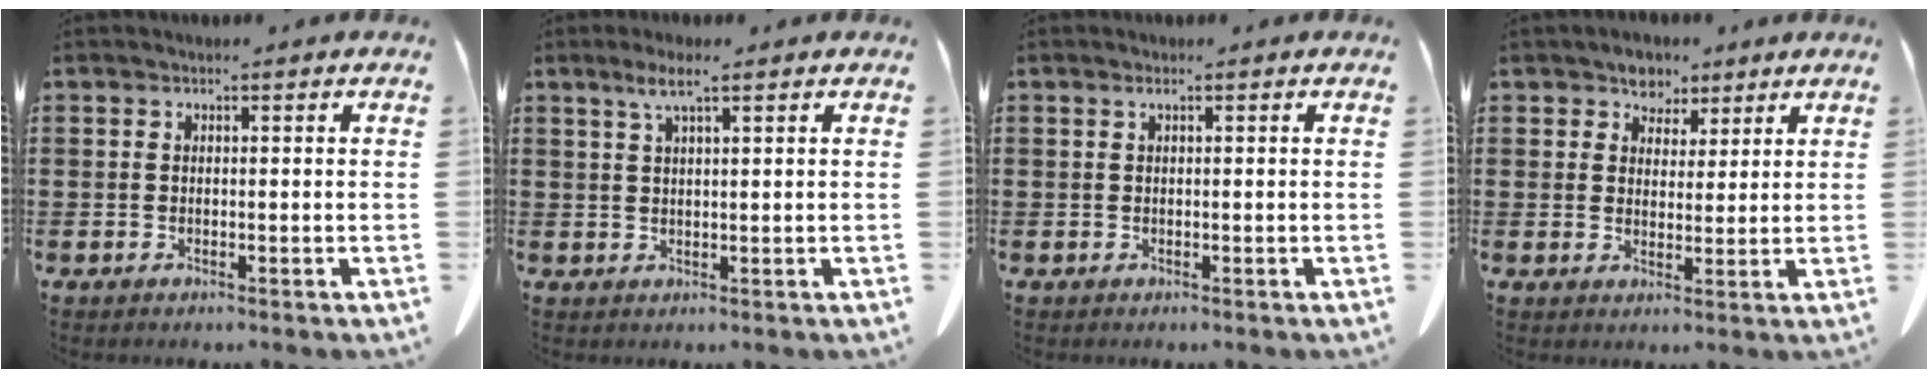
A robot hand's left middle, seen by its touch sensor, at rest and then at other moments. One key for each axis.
{"total": 3.4, "fx": 2.0, "fy": 0.4, "fz": 2.7, "tx": -0.058, "ty": 0.004, "tz": 0.034}
{"total": 0.6, "fx": 0.2, "fy": 0.0, "fz": 0.5, "tx": -0.010, "ty": 0.000, "tz": 0.005}
{"total": 4.3, "fx": 3.3, "fy": 2.8, "fz": 0.3, "tx": -0.026, "ty": 0.006, "tz": 0.060}